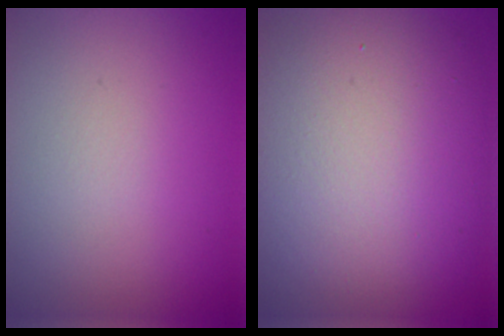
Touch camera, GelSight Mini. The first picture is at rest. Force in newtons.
{"total": 13.4, "press": 13.4, "slide": 1.0}